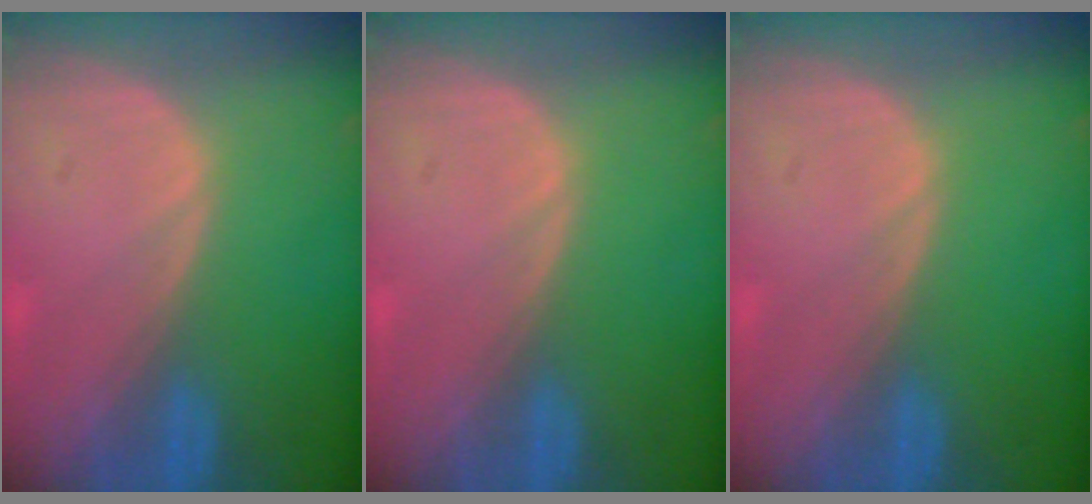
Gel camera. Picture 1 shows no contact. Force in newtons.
{"total": 0.0}
{"total": 0.0}